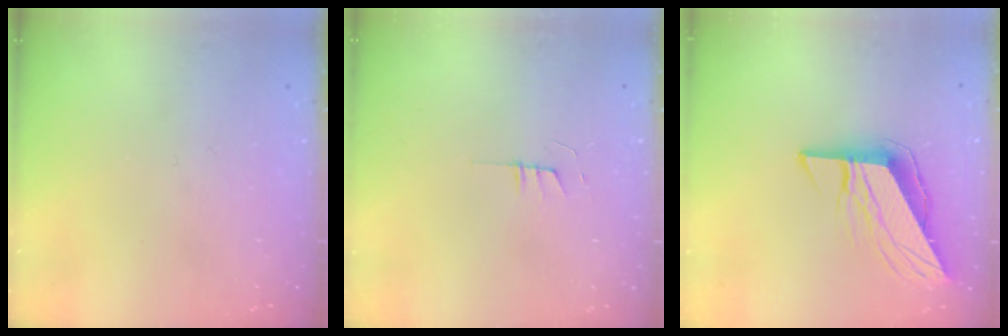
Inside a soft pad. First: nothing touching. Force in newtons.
{"total": 4.0, "press": 4.0, "slide": 0.4}
{"total": 9.9, "press": 9.9, "slide": 0.9}